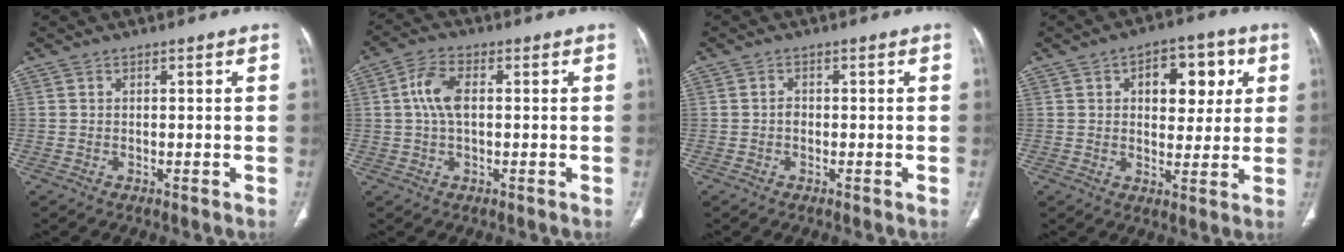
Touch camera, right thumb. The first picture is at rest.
{"total": 6.4, "force": [0.8, 3.3, 5.5], "torque": [-0.118, 0.014, 0.013]}
{"total": 1.0, "force": [-0.3, 0.8, 0.5], "torque": [-0.002, 0.000, -0.008]}
{"total": 11.1, "force": [3.5, 6.5, 8.3], "torque": [-0.064, -0.006, 0.045]}